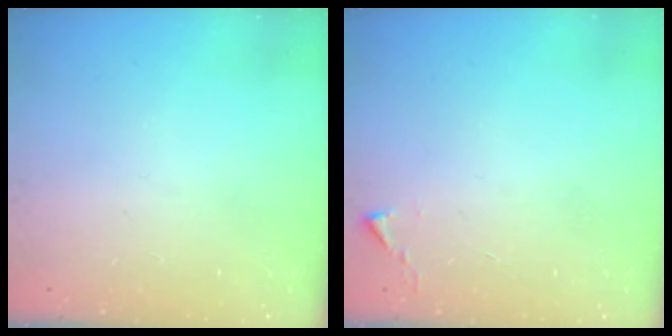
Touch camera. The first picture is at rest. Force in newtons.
{"total": 1.1, "press": 1.1, "slide": 0.1}